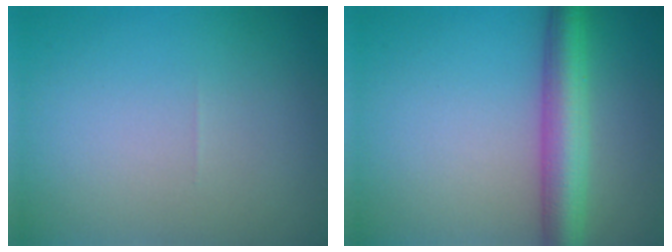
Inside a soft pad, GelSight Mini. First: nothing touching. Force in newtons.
{"total": 5.4, "press": 5.4, "slide": 0.2}